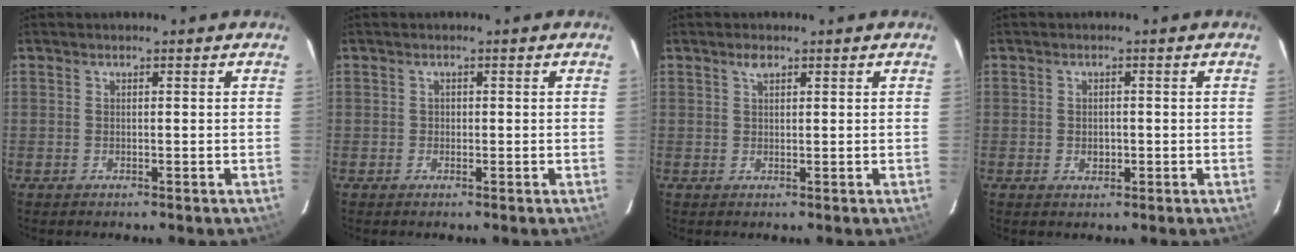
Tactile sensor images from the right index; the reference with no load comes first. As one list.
[{"total": 0.7, "force": [-0.2, 0.6, 0.0], "torque": [0.003, 0.001, -0.005]}, {"total": 1.6, "force": [1.0, 0.8, 1.0], "torque": [-0.018, 0.005, 0.017]}, {"total": 2.1, "force": [-0.4, 1.7, 1.2], "torque": [-0.017, 0.002, -0.005]}]